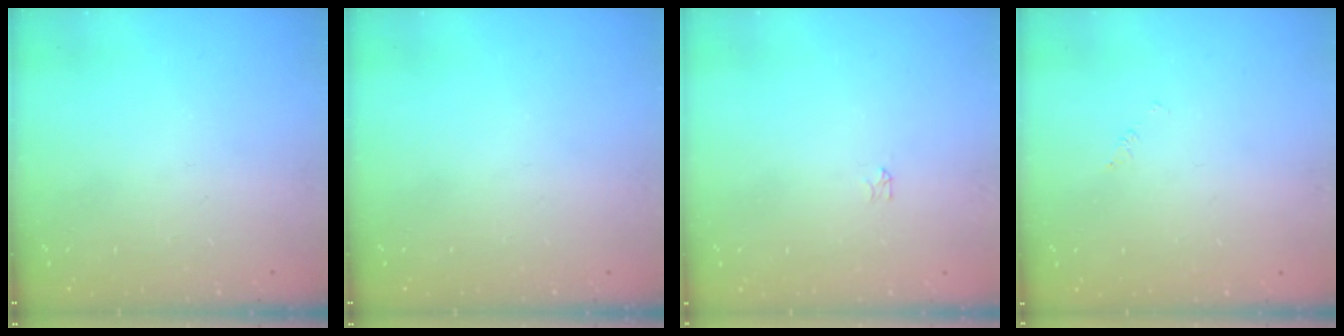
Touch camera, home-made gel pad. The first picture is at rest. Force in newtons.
{"total": 0.0}
{"total": 0.0}
{"total": 1.7, "press": 1.7, "slide": 0.3}